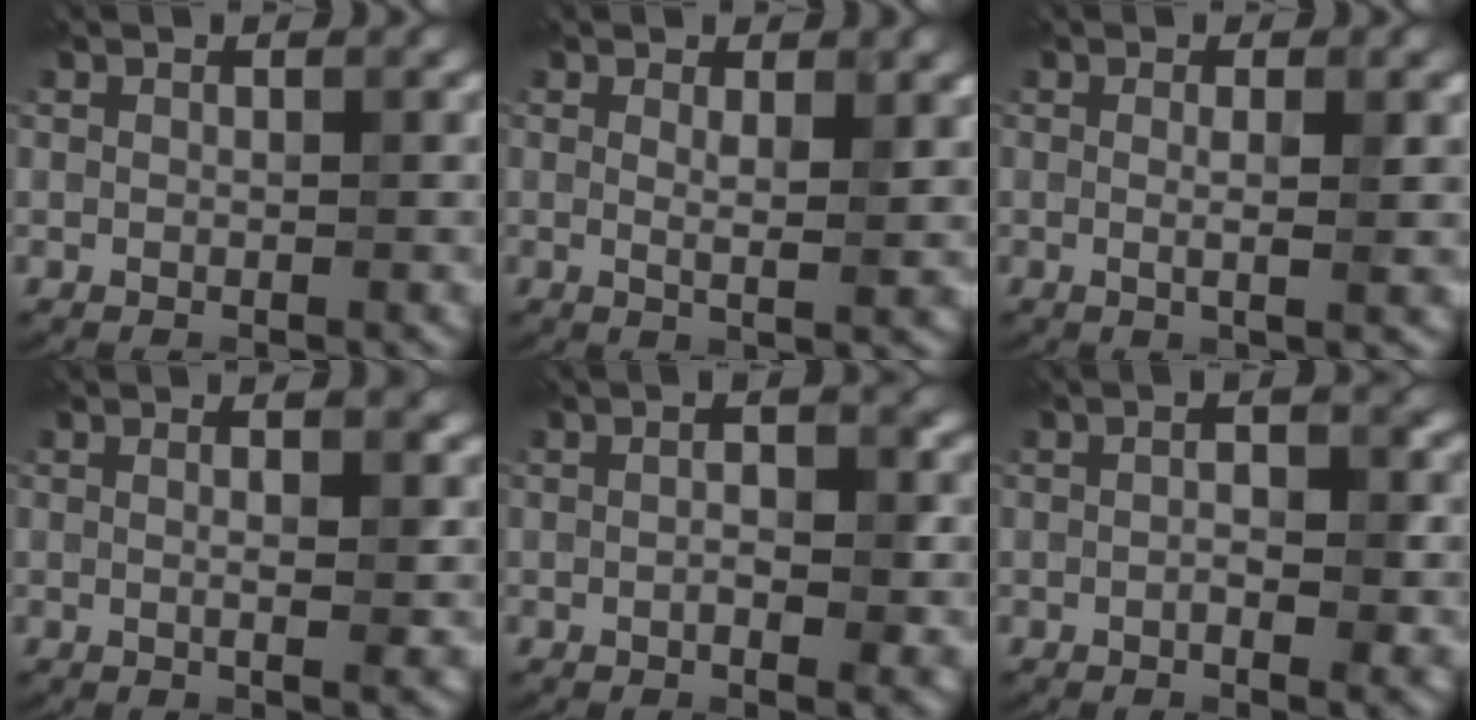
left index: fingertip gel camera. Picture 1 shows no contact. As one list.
[{"total": 2.3, "force": [0.8, 0.5, 2.1], "torque": [-0.028, -0.005, 0.012]}, {"total": 2.6, "force": [0.1, 0.5, 2.6], "torque": [-0.040, -0.003, -0.002]}, {"total": 4.1, "force": [1.1, 1.5, 3.7], "torque": [-0.030, 0.010, -0.004]}, {"total": 3.0, "force": [0.1, 1.1, 2.8], "torque": [-0.021, -0.007, -0.009]}, {"total": 2.7, "force": [-0.1, 0.9, 2.6], "torque": [-0.021, -0.008, -0.011]}]